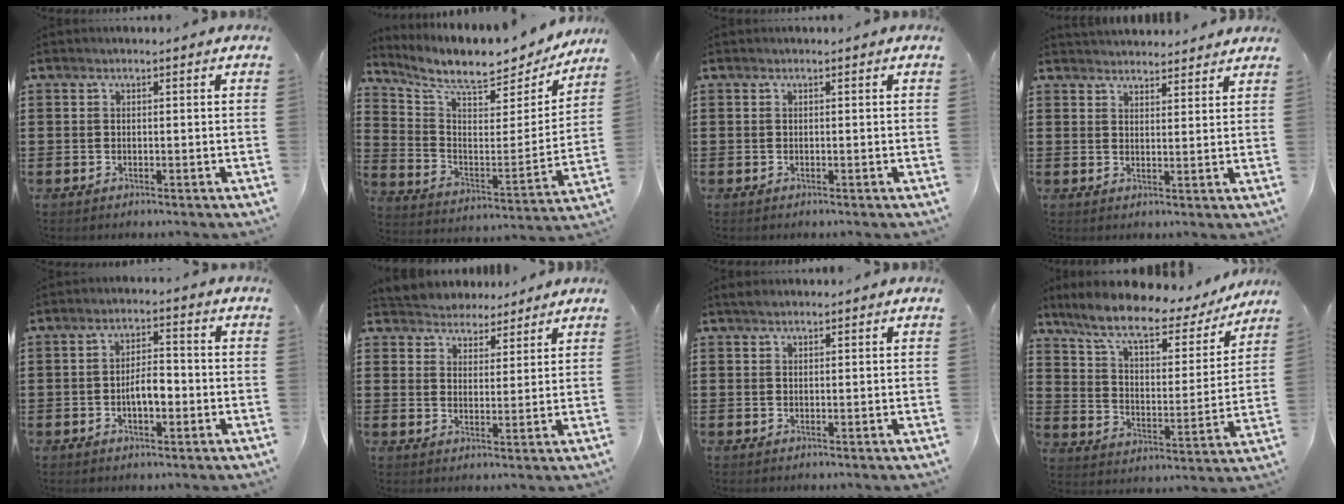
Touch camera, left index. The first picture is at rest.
{"total": 8.8, "force": [7.7, 1.8, 4.0], "torque": [-0.105, -0.056, 0.129]}
{"total": 0.0}
{"total": 2.9, "force": [2.8, 0.1, -0.2], "torque": [-0.003, -0.008, 0.055]}
{"total": 4.5, "force": [-1.1, 1.9, 3.9], "torque": [-0.068, 0.003, -0.025]}
{"total": 3.7, "force": [3.3, 1.5, -0.7], "torque": [-0.007, -0.012, 0.060]}
{"total": 0.9, "force": [0.7, 0.4, 0.4], "torque": [-0.010, 0.004, 0.014]}
{"total": 9.4, "force": [7.5, 2.0, 5.3], "torque": [-0.132, -0.038, 0.127]}